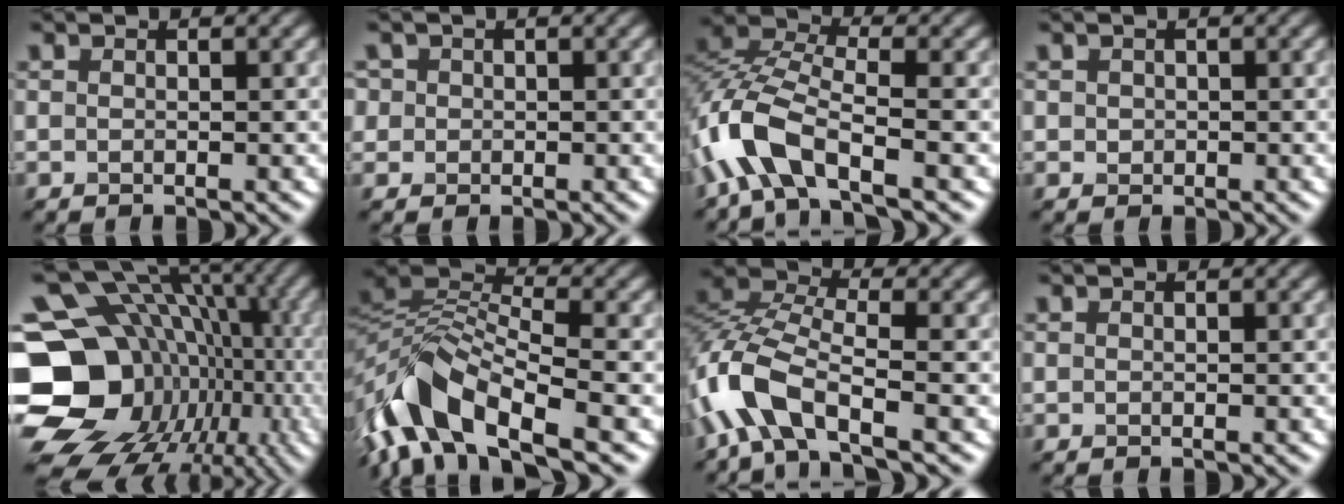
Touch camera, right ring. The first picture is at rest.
{"total": 3.2, "force": [1.4, 2.7, 1.0], "torque": [-0.032, 0.011, 0.009]}
{"total": 7.9, "force": [-3.8, 3.5, 5.9], "torque": [-0.137, 0.014, -0.090]}
{"total": 0.7, "force": [0.2, 0.7, -0.1], "torque": [0.001, 0.002, 0.003]}
{"total": 20.6, "force": [-3.8, 17.0, 11.0], "torque": [-0.187, -0.001, -0.065]}
{"total": 9.2, "force": [-5.2, 4.2, 6.4], "torque": [-0.123, 0.012, -0.111]}
{"total": 8.0, "force": [-3.9, 3.7, 5.9], "torque": [-0.134, 0.014, -0.091]}
{"total": 0.0}